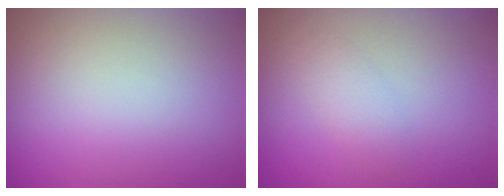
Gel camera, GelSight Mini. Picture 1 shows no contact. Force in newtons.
{"total": 2.5, "press": 2.4, "slide": 0.3}